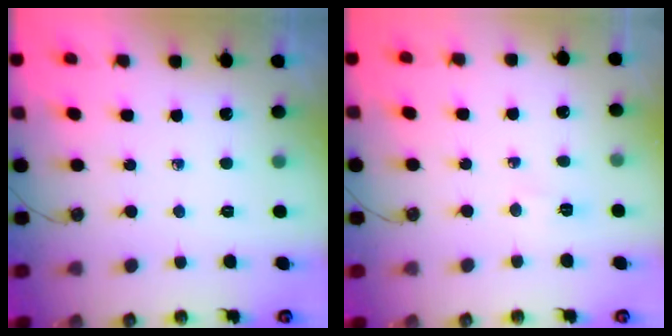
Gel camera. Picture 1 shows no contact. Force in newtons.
{"total": 3.4, "press": 3.4, "slide": 0.6}